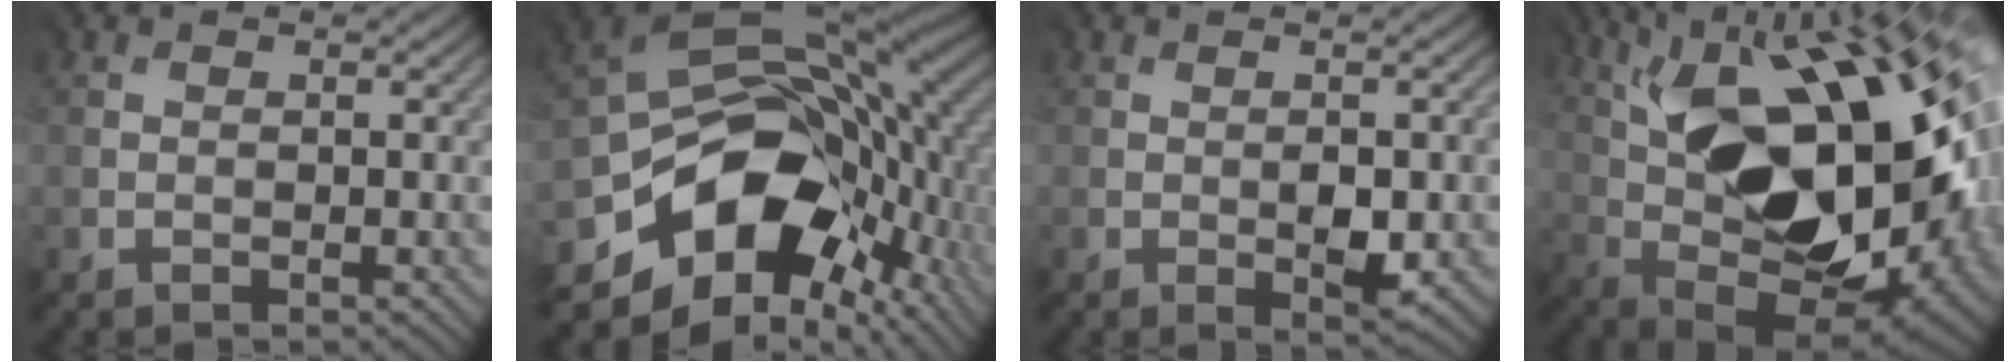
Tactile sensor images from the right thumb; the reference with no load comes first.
{"total": 16.3, "force": [-5.3, 11.0, 10.8], "torque": [-0.211, -0.033, -0.080]}
{"total": 2.4, "force": [-0.4, 0.3, 2.3], "torque": [-0.049, -0.005, -0.001]}
{"total": 20.0, "force": [4.2, 9.8, 16.9], "torque": [-0.308, 0.030, 0.072]}